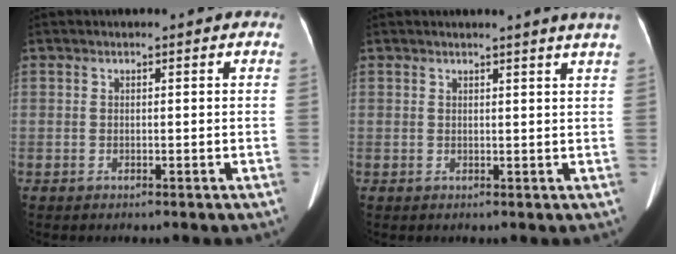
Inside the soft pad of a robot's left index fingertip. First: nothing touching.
{"total": 3.6, "force": [3.0, -1.0, 1.6], "torque": [-0.021, -0.006, 0.024]}